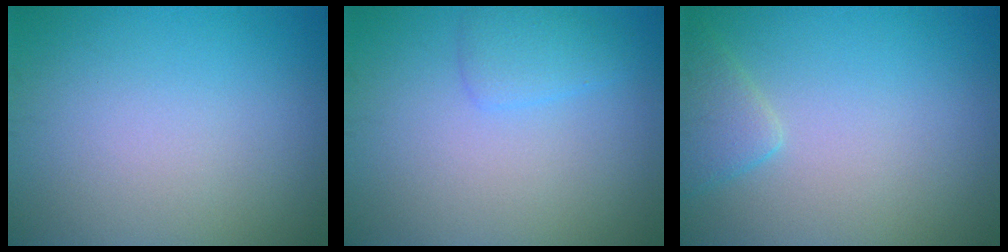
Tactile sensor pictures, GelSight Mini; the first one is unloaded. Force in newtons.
{"total": 1.9, "press": 1.9, "slide": 0.2}
{"total": 2.3, "press": 2.2, "slide": 0.2}